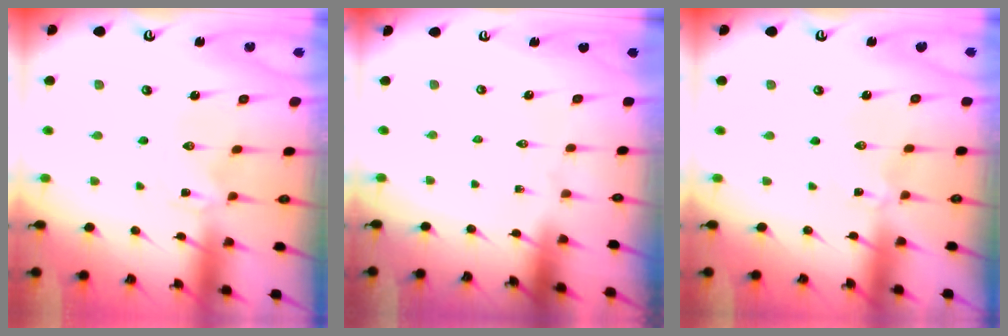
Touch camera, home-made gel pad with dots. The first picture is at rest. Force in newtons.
{"total": 0.0}
{"total": 0.0}